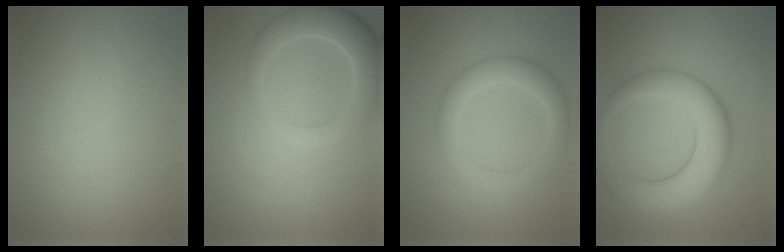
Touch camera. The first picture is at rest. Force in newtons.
{"total": 5.2, "press": 5.2, "slide": 0.1}
{"total": 3.8, "press": 3.8, "slide": 0.1}
{"total": 8.1, "press": 8.1, "slide": 0.4}